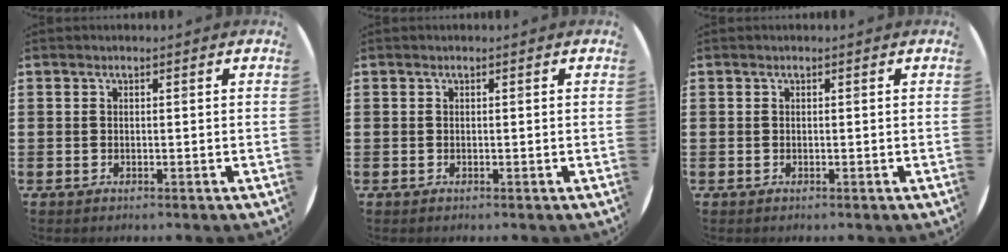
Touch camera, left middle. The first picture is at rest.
{"total": 0.0}
{"total": 0.0}